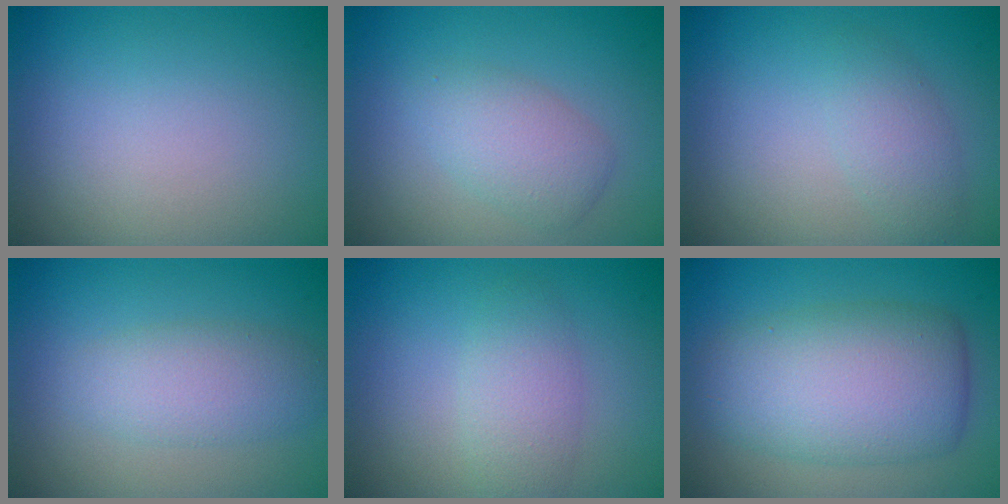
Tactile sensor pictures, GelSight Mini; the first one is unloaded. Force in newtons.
{"total": 3.0, "press": 3.0, "slide": 0.0}
{"total": 2.3, "press": 2.3, "slide": 0.1}
{"total": 3.4, "press": 3.4, "slide": 0.1}
{"total": 2.8, "press": 2.8, "slide": 0.1}
{"total": 8.5, "press": 8.5, "slide": 0.1}